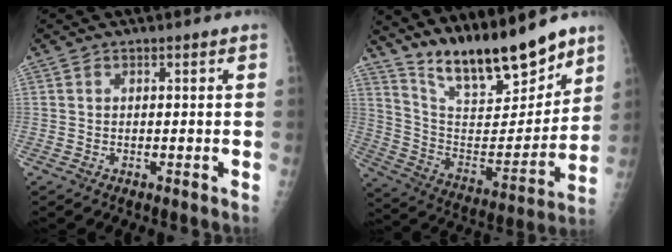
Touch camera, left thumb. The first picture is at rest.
{"total": 20.3, "force": [16.2, 5.3, 11.0], "torque": [-0.141, -0.096, 0.285]}